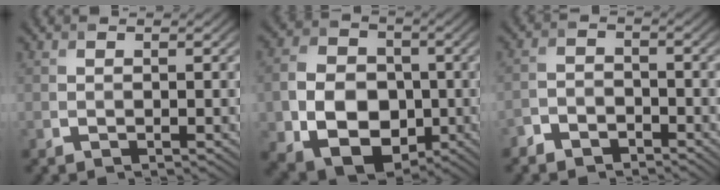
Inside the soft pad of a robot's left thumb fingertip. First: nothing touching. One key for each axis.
{"total": 11.9, "fx": -2.8, "fy": 8.9, "fz": 7.3, "tx": -0.153, "ty": -0.027, "tz": -0.060}
{"total": 3.0, "fx": -2.5, "fy": 1.5, "fz": 0.7, "tx": -0.007, "ty": 0.004, "tz": -0.060}